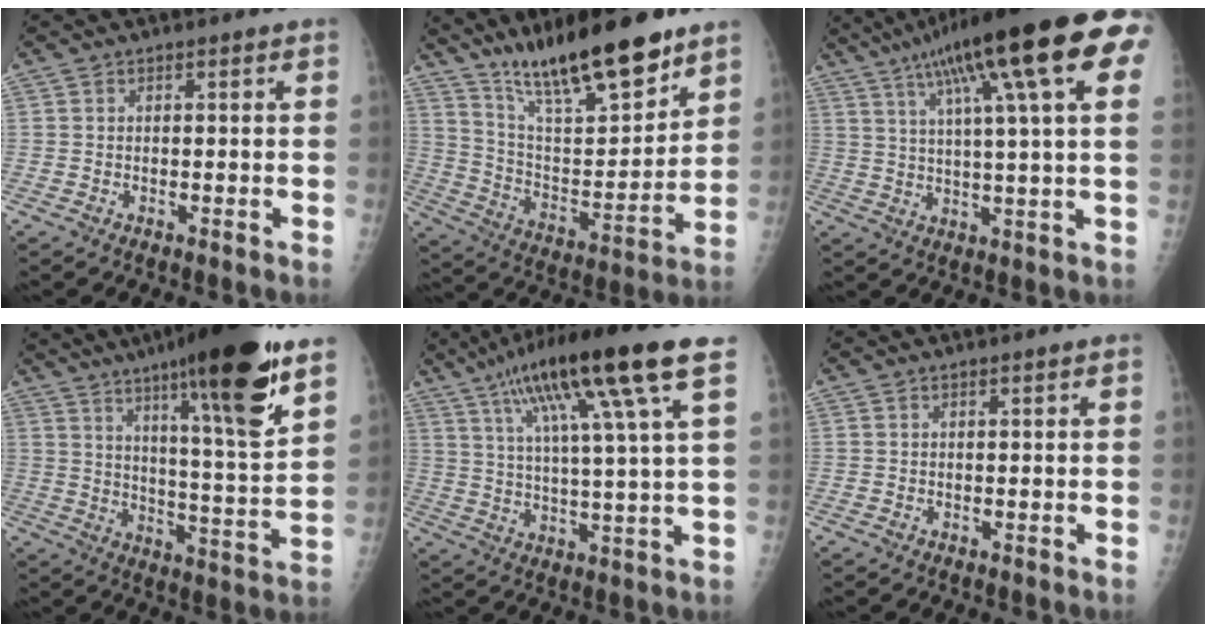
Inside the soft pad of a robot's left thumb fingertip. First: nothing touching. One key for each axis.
{"total": 21.6, "fx": 15.9, "fy": 5.3, "fz": 13.7, "tx": -0.197, "ty": -0.082, "tz": 0.279}
{"total": 24.9, "fx": 11.3, "fy": 4.5, "fz": 21.7, "tx": -0.333, "ty": 0.017, "tz": 0.160}
{"total": 22.8, "fx": 13.9, "fy": 2.8, "fz": 17.9, "tx": -0.257, "ty": -0.059, "tz": 0.216}
{"total": 19.0, "fx": 9.7, "fy": 1.0, "fz": 16.3, "tx": -0.274, "ty": -0.009, "tz": 0.159}
{"total": 0.0}